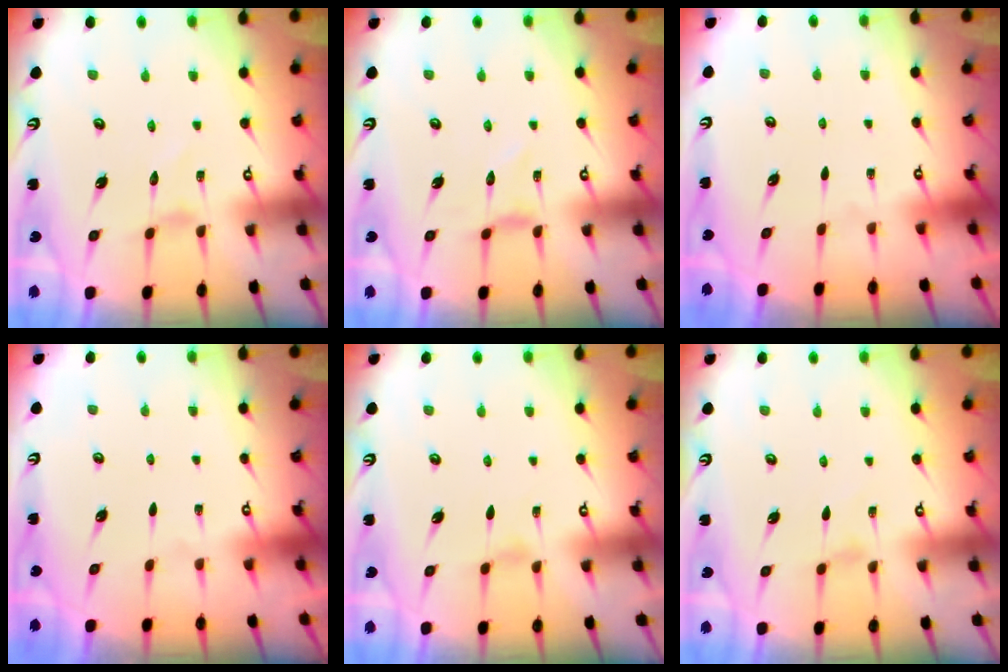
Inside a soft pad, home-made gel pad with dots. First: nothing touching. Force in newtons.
{"total": 0.0}
{"total": 0.0}
{"total": 0.0}
{"total": 1.8, "press": 1.8, "slide": 0.3}
{"total": 0.0}